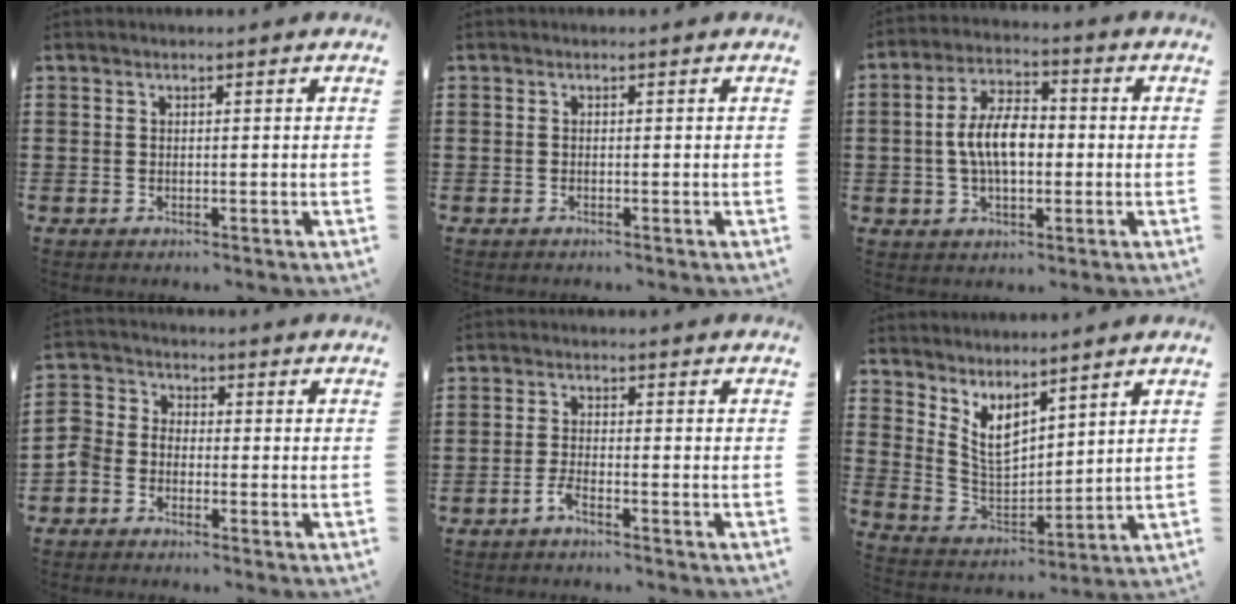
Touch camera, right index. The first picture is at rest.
{"total": 0.0}
{"total": 8.1, "force": [-0.4, 4.1, 6.9], "torque": [-0.148, 0.006, -0.014]}
{"total": 3.6, "force": [-2.7, 2.3, 0.8], "torque": [-0.045, 0.001, -0.065]}
{"total": 2.3, "force": [-1.8, 0.2, 1.4], "torque": [-0.041, -0.004, -0.038]}
{"total": 5.7, "force": [4.3, 2.4, 2.9], "torque": [-0.076, -0.020, 0.081]}